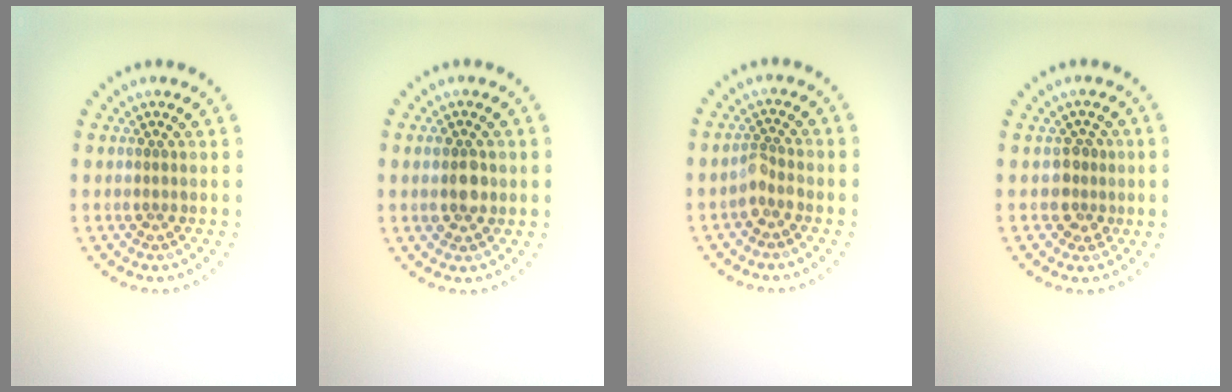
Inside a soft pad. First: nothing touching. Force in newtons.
{"total": 2.4, "press": 2.4, "slide": 0.4}
{"total": 1.5, "press": 1.3, "slide": 0.8}
{"total": 2.1, "press": 1.7, "slide": 1.2}